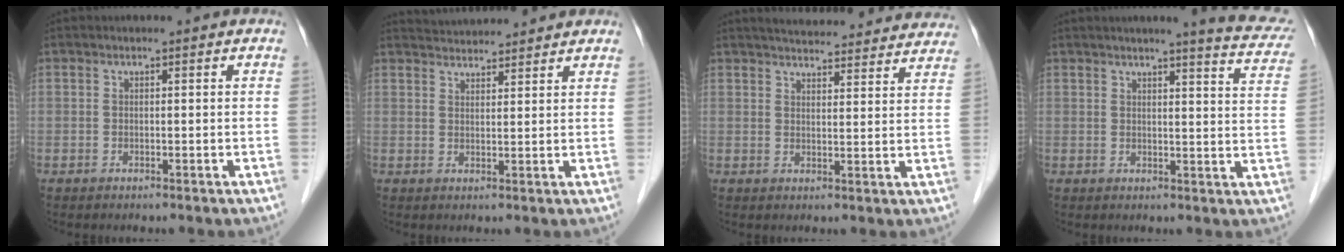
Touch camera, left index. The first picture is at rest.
{"total": 7.1, "force": [7.0, 0.7, 1.5], "torque": [-0.027, 0.032, 0.100]}
{"total": 22.1, "force": [20.8, 3.7, 6.5], "torque": [-0.089, -0.004, 0.251]}
{"total": 10.1, "force": [8.7, 0.5, 5.1], "torque": [-0.048, -0.018, 0.076]}